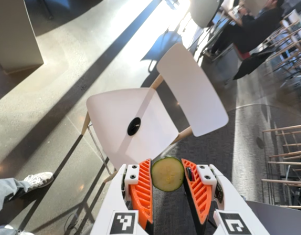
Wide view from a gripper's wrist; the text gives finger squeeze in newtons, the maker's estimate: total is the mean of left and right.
{"total": 9.0, "left": 9.6, "right": 8.3}